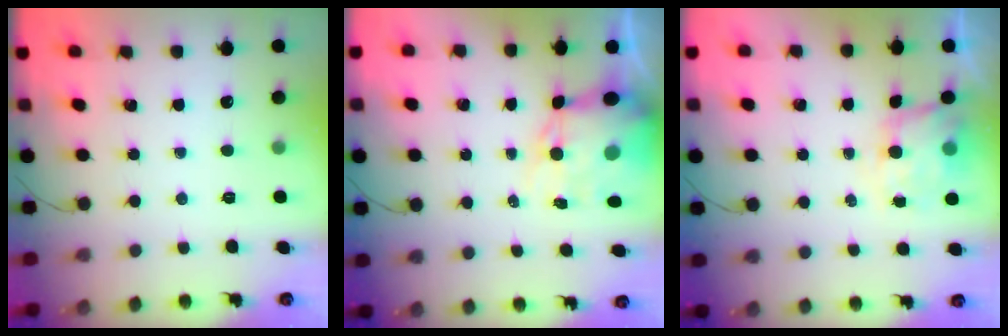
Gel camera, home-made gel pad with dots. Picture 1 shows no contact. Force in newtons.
{"total": 12.4, "press": 12.0, "slide": 3.0}
{"total": 5.5, "press": 5.4, "slide": 1.2}